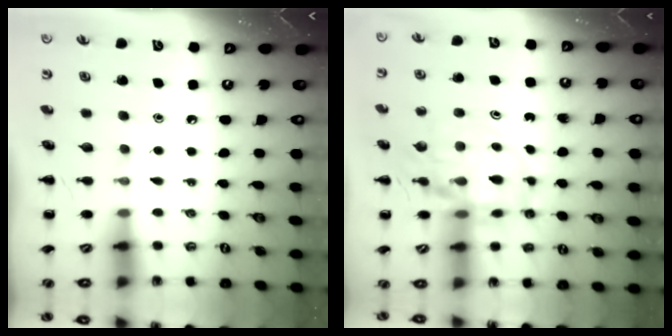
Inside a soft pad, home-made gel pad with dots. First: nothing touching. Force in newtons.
{"total": 12.9, "press": 12.5, "slide": 2.9}